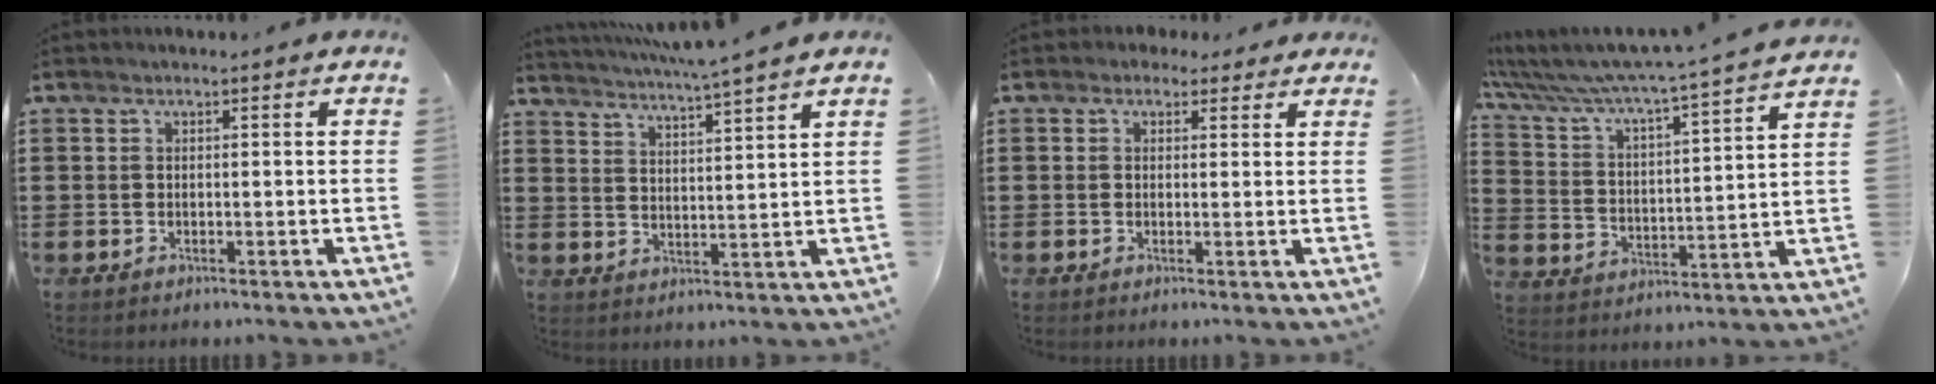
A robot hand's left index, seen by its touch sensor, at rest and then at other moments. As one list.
[{"total": 4.0, "force": [3.7, -1.2, 1.2], "torque": [-0.037, -0.030, 0.060]}, {"total": 1.9, "force": [1.1, 1.5, 0.3], "torque": [-0.012, 0.009, 0.020]}, {"total": 5.7, "force": [5.4, -0.3, 1.9], "torque": [-0.067, -0.051, 0.082]}]